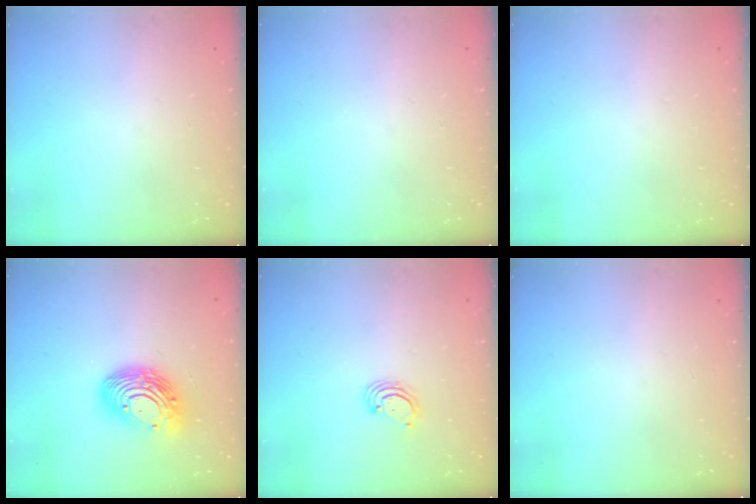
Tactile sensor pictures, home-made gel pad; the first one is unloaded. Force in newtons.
{"total": 0.0}
{"total": 0.0}
{"total": 14.5, "press": 14.4, "slide": 1.3}
{"total": 2.8, "press": 2.8, "slide": 0.3}
{"total": 0.0}